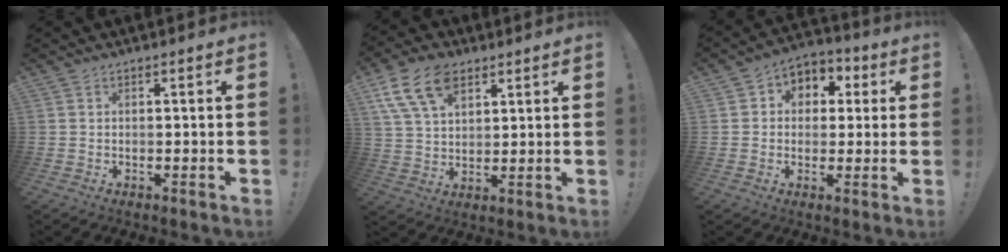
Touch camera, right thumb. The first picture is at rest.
{"total": 13.7, "force": [7.5, 8.3, 7.9], "torque": [-0.151, -0.023, 0.143]}
{"total": 6.8, "force": [-0.1, 6.5, 2.1], "torque": [-0.023, 0.007, 0.004]}